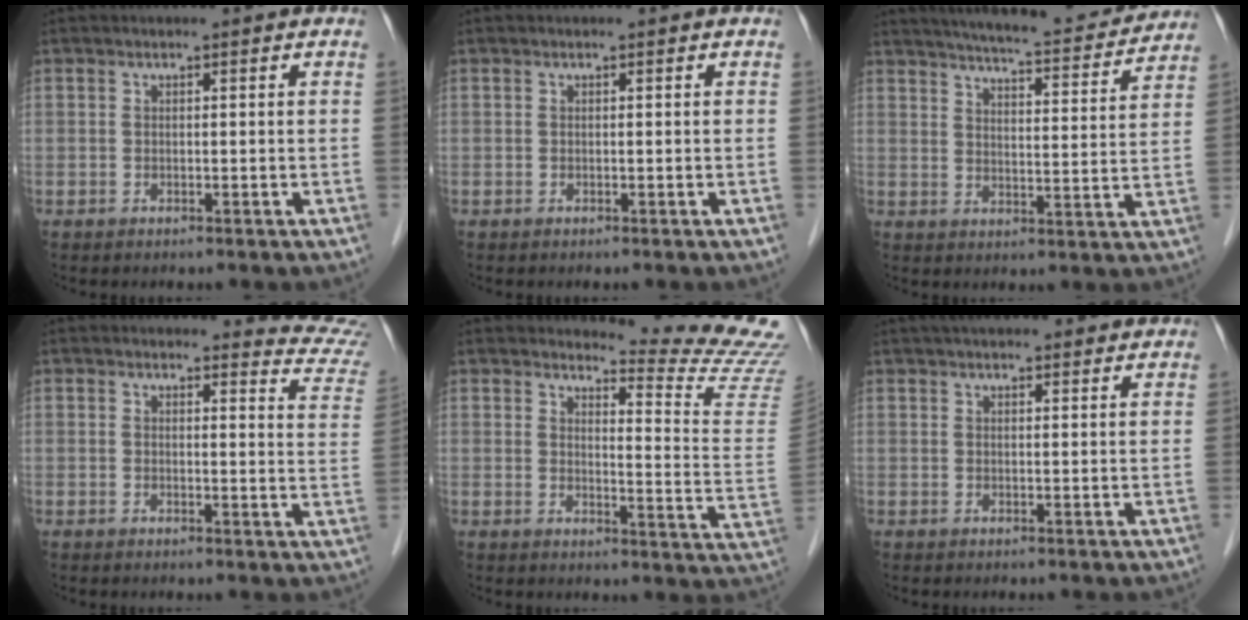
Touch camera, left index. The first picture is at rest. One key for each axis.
{"total": 0.0}
{"total": 16.9, "fx": 15.6, "fy": 1.9, "fz": 6.2, "tx": -0.093, "ty": -0.008, "tz": 0.204}
{"total": 8.7, "fx": 8.7, "fy": 0.1, "fz": -0.4, "tx": 0.019, "ty": -0.080, "tz": 0.064}
{"total": 13.7, "fx": 13.5, "fy": -1.9, "fz": 1.2, "tx": -0.017, "ty": -0.139, "tz": 0.142}
{"total": 12.1, "fx": 10.5, "fy": 2.6, "fz": 5.5, "tx": -0.072, "ty": 0.038, "tz": 0.138}